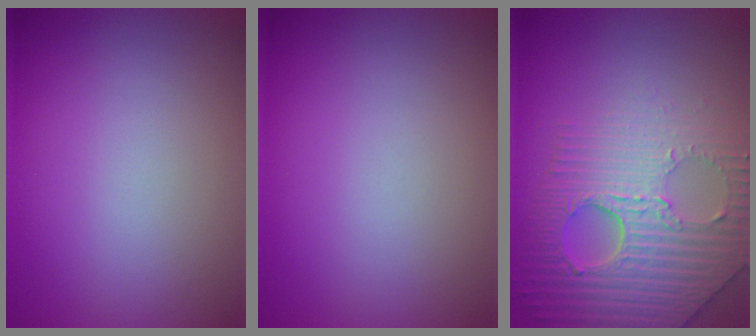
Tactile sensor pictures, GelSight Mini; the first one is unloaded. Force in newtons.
{"total": 0.0}
{"total": 7.5, "press": 5.9, "slide": 4.7}